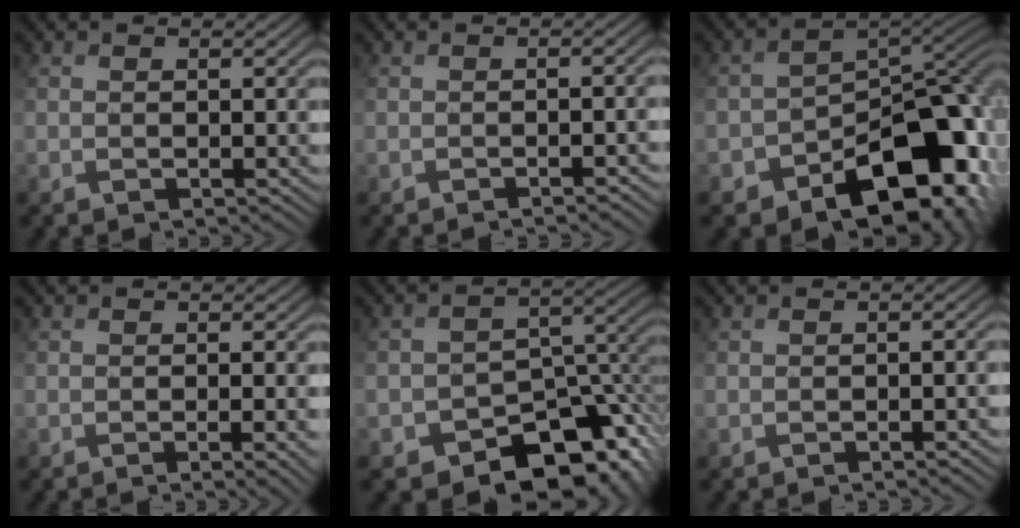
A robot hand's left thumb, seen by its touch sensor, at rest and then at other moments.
{"total": 3.4, "force": [-2.0, 0.7, 2.6], "torque": [-0.012, 0.009, -0.009]}
{"total": 12.8, "force": [-6.2, 8.0, 7.8], "torque": [-0.088, -0.019, -0.087]}
{"total": 4.5, "force": [-1.4, 1.6, 3.9], "torque": [-0.039, -0.004, 0.003]}
{"total": 11.7, "force": [-8.6, 6.5, 4.5], "torque": [-0.083, -0.006, -0.112]}
{"total": 2.6, "force": [-1.5, 0.6, 2.0], "torque": [-0.009, 0.008, -0.003]}